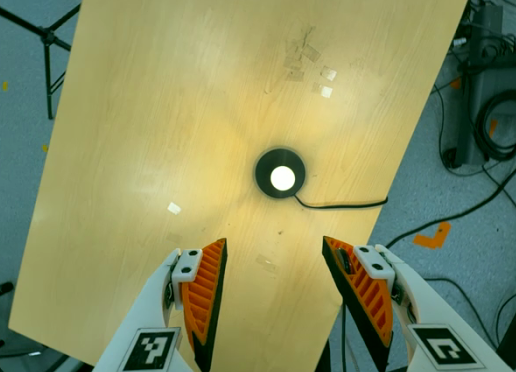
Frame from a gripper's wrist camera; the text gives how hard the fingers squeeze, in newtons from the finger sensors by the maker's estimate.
{"total": 0.0}